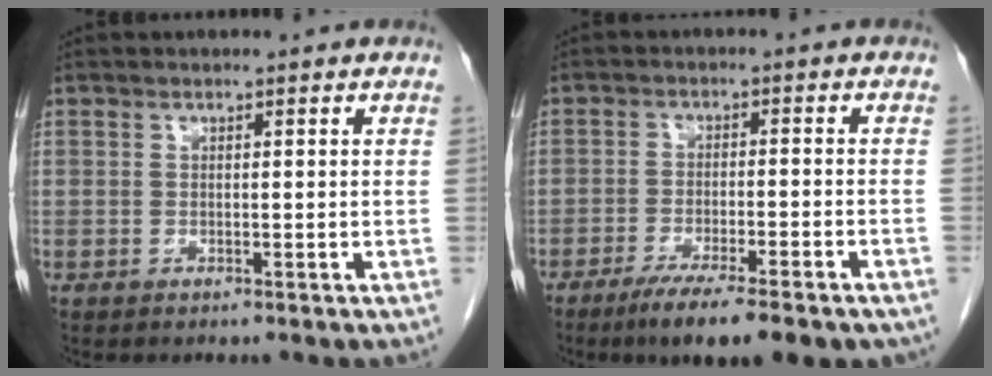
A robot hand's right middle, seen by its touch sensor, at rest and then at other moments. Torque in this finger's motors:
{"motor_torque": [1.21, -0.93, 0.21, 0.07]}